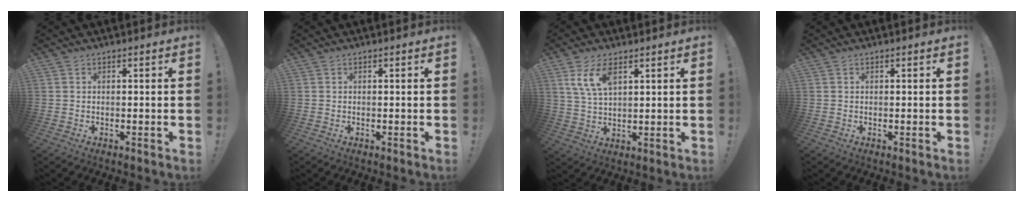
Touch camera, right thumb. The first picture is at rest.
{"total": 0.0}
{"total": 8.2, "force": [4.2, 3.8, 5.9], "torque": [-0.118, -0.011, 0.078]}
{"total": 0.0}